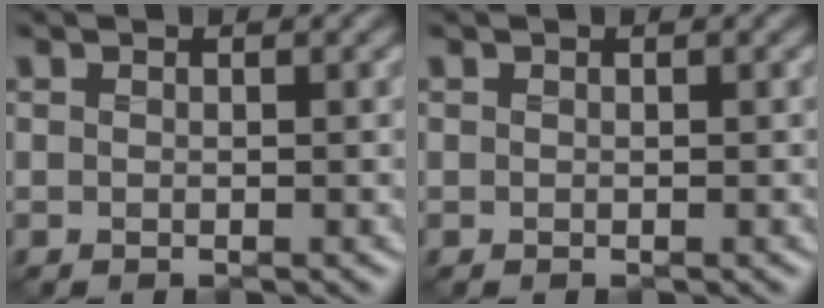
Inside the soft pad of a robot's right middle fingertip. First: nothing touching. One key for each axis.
{"total": 0.0}